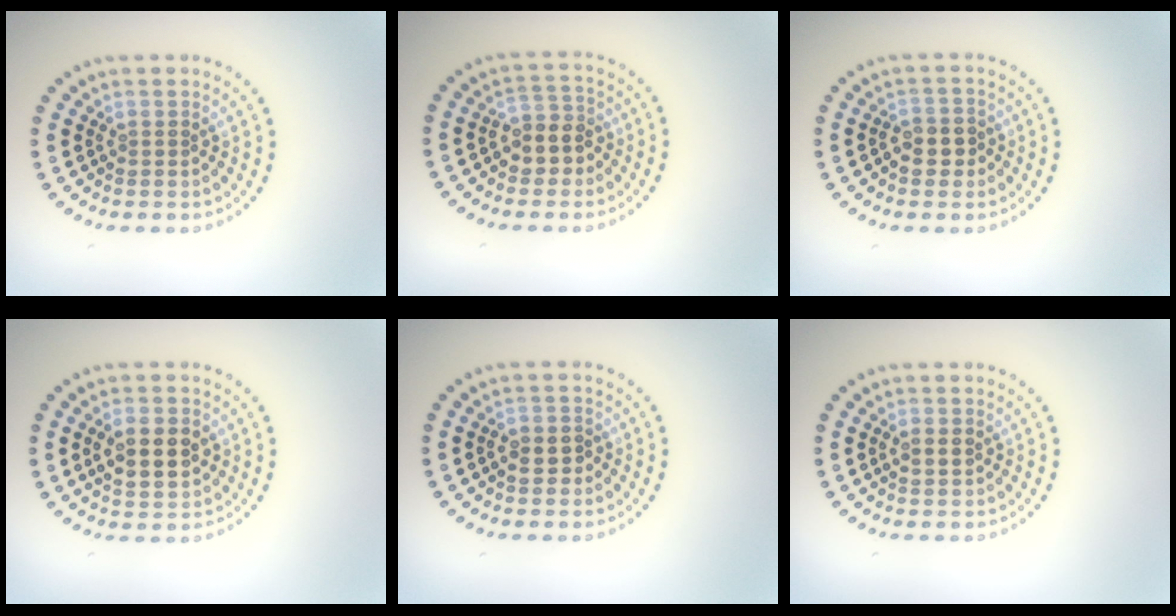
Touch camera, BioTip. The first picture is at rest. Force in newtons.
{"total": 2.9, "press": 2.6, "slide": 1.3}
{"total": 2.4, "press": 2.3, "slide": 0.7}
{"total": 4.4, "press": 4.3, "slide": 0.2}
{"total": 1.7, "press": 1.5, "slide": 0.6}
{"total": 1.9, "press": 1.9, "slide": 0.2}